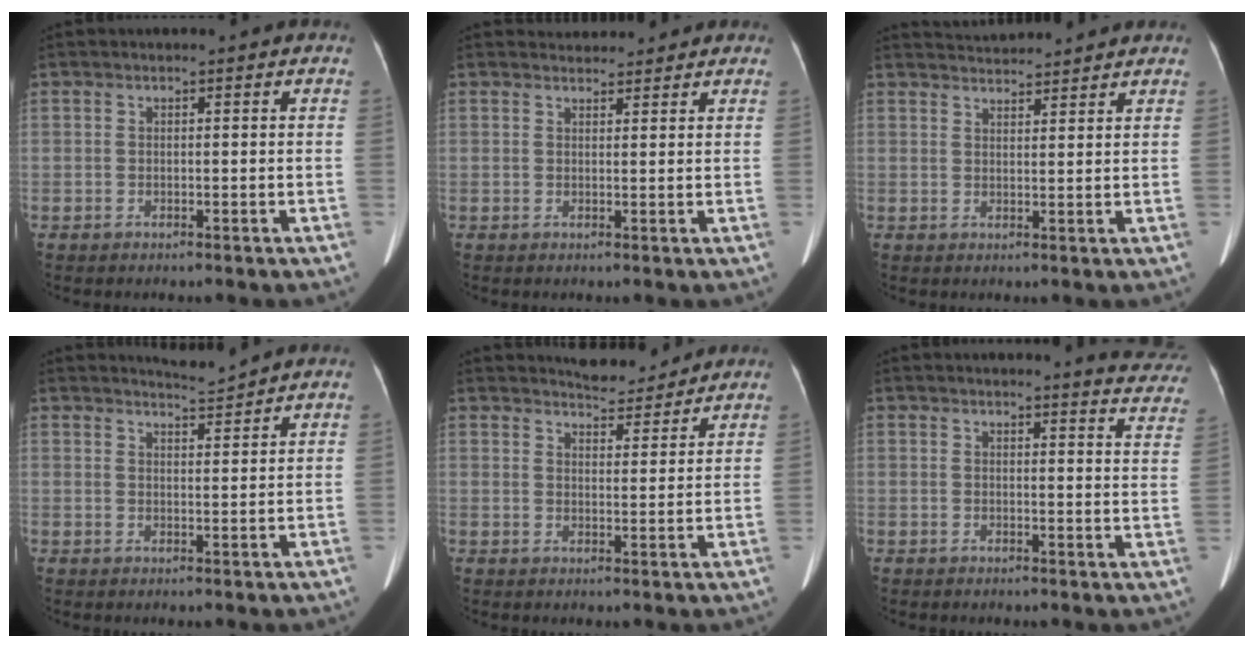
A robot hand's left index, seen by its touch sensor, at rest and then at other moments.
{"total": 3.8, "force": [3.6, 1.2, 0.3], "torque": [-0.003, 0.018, 0.046]}
{"total": 6.4, "force": [6.3, 0.4, 1.2], "torque": [-0.024, 0.030, 0.088]}
{"total": 2.7, "force": [2.6, -0.9, -0.3], "torque": [-0.004, -0.011, 0.051]}
{"total": 5.3, "force": [5.2, 0.9, 0.5], "torque": [-0.014, 0.001, 0.075]}
{"total": 10.5, "force": [10.3, 0.6, 1.8], "torque": [0.004, -0.073, 0.081]}